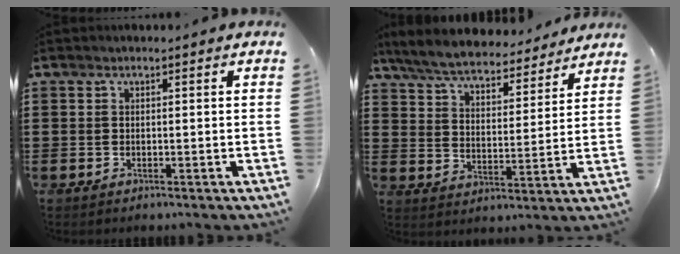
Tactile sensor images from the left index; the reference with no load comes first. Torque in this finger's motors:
{"motor_torque": [1.00, -1.14, 0.77, 0.21]}